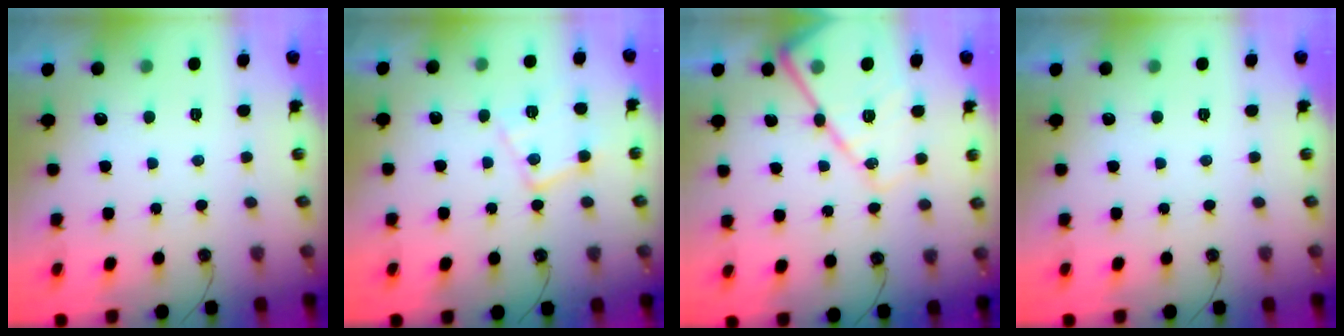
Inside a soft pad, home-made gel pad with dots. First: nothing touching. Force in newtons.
{"total": 12.8, "press": 12.8, "slide": 0.8}
{"total": 17.2, "press": 17.1, "slide": 1.5}
{"total": 0.0}